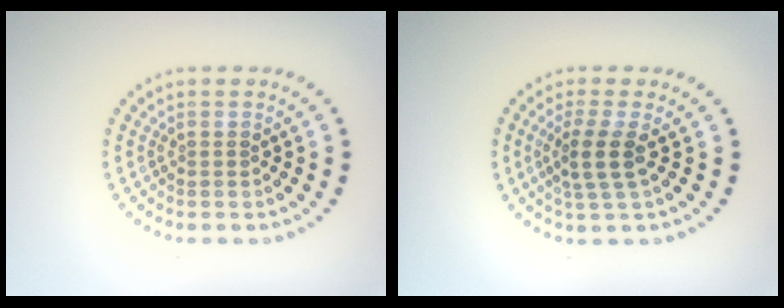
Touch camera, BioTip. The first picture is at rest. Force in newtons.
{"total": 2.6, "press": 2.1, "slide": 1.6}